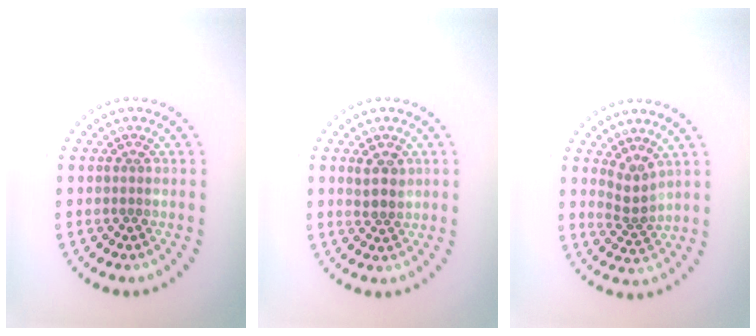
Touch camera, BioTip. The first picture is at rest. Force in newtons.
{"total": 2.1, "press": 1.9, "slide": 0.8}
{"total": 2.2, "press": 1.5, "slide": 1.6}